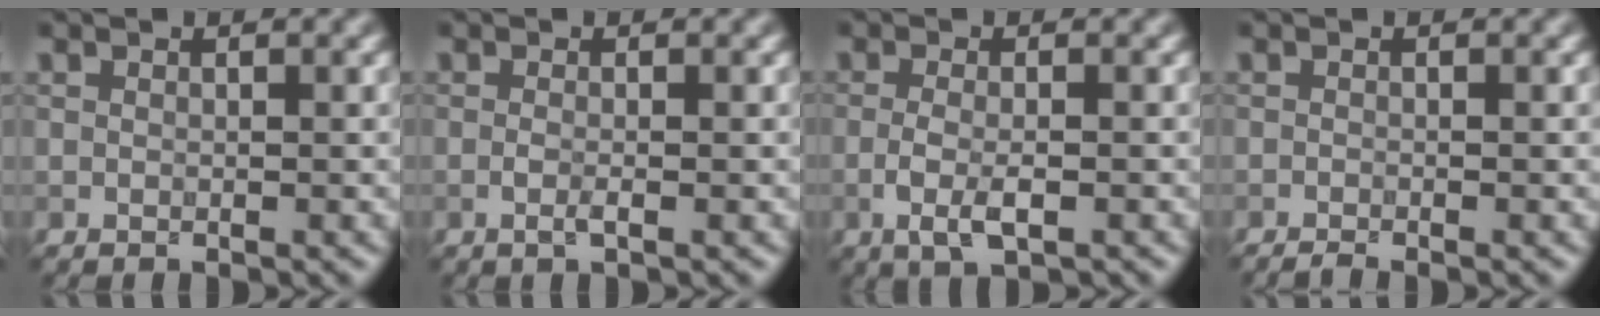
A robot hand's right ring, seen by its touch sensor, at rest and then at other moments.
{"total": 0.9, "force": [-0.2, 0.2, 0.9], "torque": [-0.021, -0.001, -0.008]}
{"total": 3.0, "force": [-1.1, 0.9, 2.6], "torque": [-0.062, -0.002, -0.026]}
{"total": 1.3, "force": [-1.1, 0.1, 0.6], "torque": [-0.015, -0.001, -0.023]}